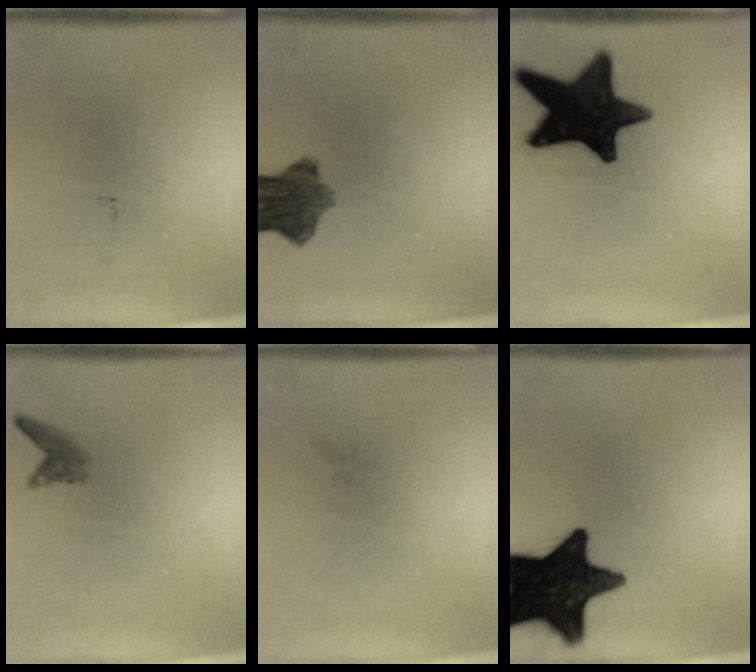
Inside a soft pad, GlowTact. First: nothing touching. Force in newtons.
{"total": 8.0}
{"total": 16.7}
{"total": 1.5}
{"total": 0.0}
{"total": 18.0}